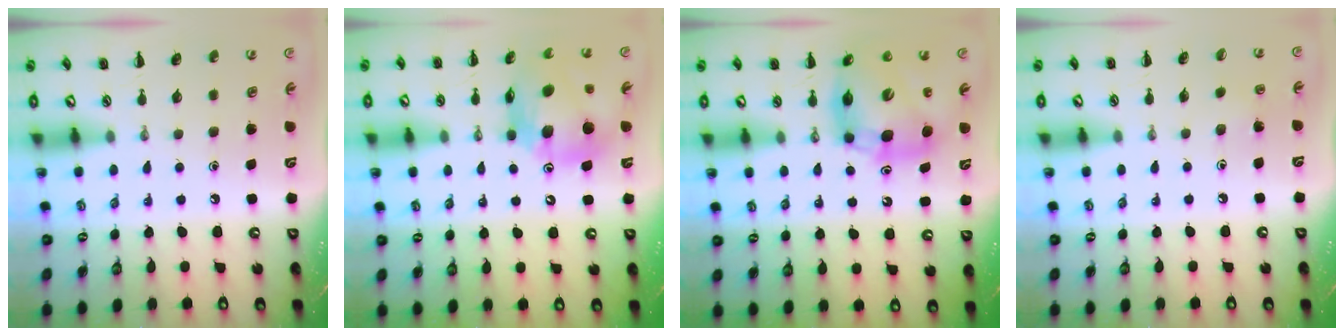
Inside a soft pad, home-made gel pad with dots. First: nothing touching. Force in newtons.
{"total": 14.4, "press": 13.8, "slide": 4.1}
{"total": 12.6, "press": 12.1, "slide": 3.5}
{"total": 3.9, "press": 3.7, "slide": 1.0}